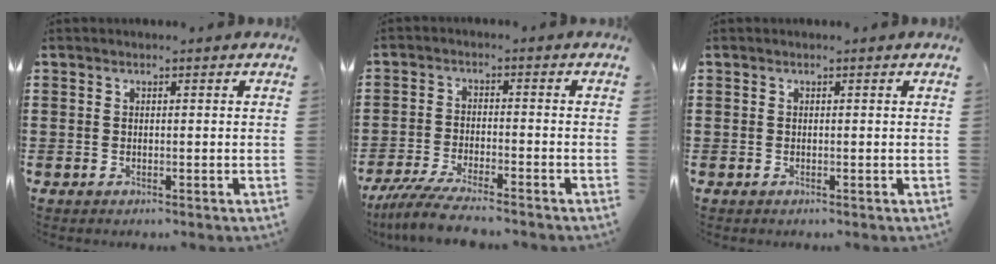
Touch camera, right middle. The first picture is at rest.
{"total": 5.4, "force": [-4.8, 0.3, 2.5], "torque": [-0.069, -0.017, -0.098]}
{"total": 0.0}